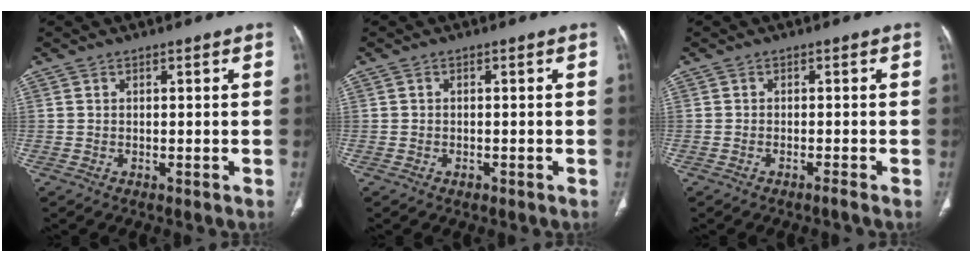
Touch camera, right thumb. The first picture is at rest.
{"total": 0.9, "force": [-0.5, 0.6, 0.4], "torque": [-0.003, 0.002, -0.008]}
{"total": 0.9, "force": [-0.7, -0.2, 0.4], "torque": [-0.012, 0.003, -0.015]}